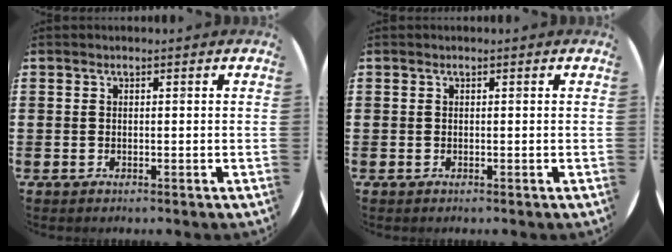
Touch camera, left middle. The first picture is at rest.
{"total": 0.0}